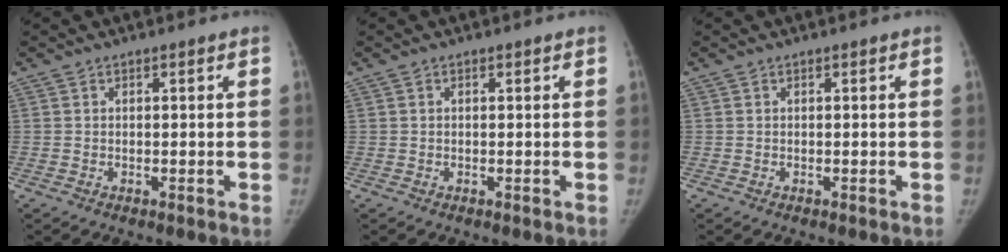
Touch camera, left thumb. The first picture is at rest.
{"total": 0.0}
{"total": 0.0}